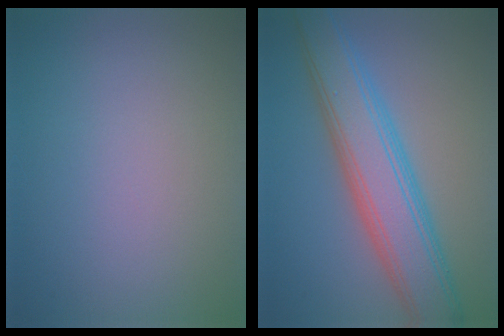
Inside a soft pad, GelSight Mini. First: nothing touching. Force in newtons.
{"total": 7.6, "press": 7.6, "slide": 0.1}